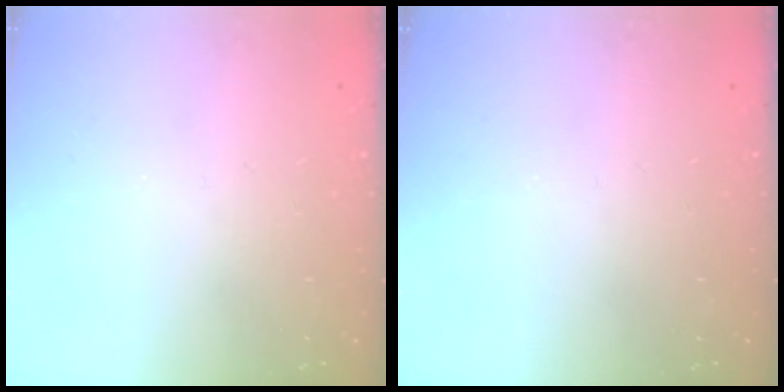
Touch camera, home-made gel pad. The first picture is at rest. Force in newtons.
{"total": 0.0}